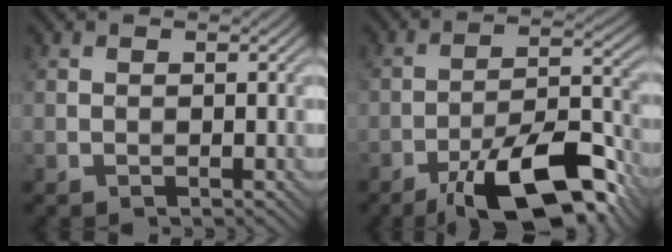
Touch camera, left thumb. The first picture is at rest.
{"total": 14.0, "force": [-9.1, 4.1, 9.8], "torque": [-0.162, 0.005, -0.160]}